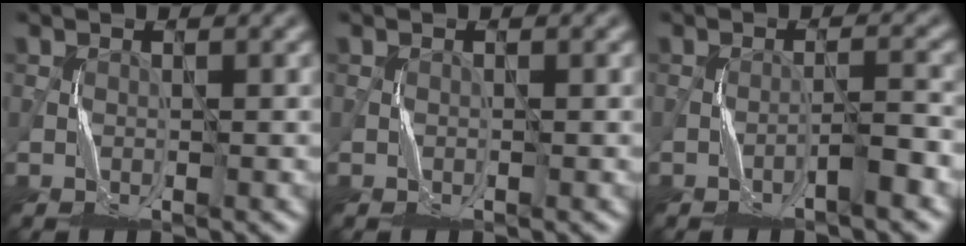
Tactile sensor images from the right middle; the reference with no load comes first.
{"total": 0.0}
{"total": 1.7, "force": [-1.2, 0.0, 1.1], "torque": [-0.017, 0.012, -0.025]}